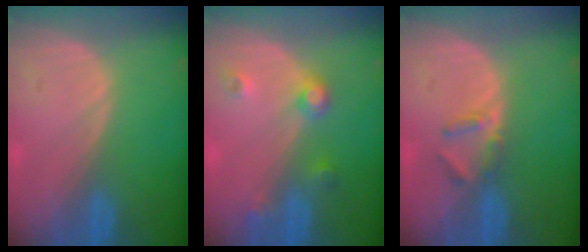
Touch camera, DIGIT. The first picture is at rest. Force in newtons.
{"total": 3.7, "press": 3.4, "slide": 1.3}
{"total": 2.9, "press": 2.6, "slide": 1.1}